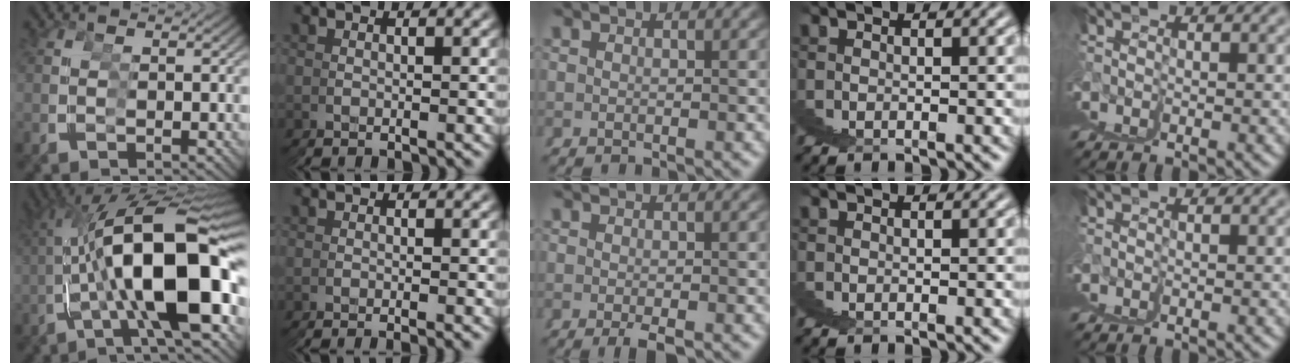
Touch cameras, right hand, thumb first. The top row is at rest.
{"thumb": {"total": 20.9, "force": [0.5, 10.6, 18.1], "torque": [-0.291, -0.011, 0.026]}, "index": {"total": 1.2, "force": [-0.4, -1.0, -0.3], "torque": [0.002, 0.008, -0.012]}, "middle": {"total": 2.1, "force": [-1.0, 0.9, 1.6], "torque": [-0.026, 0.000, -0.017]}}